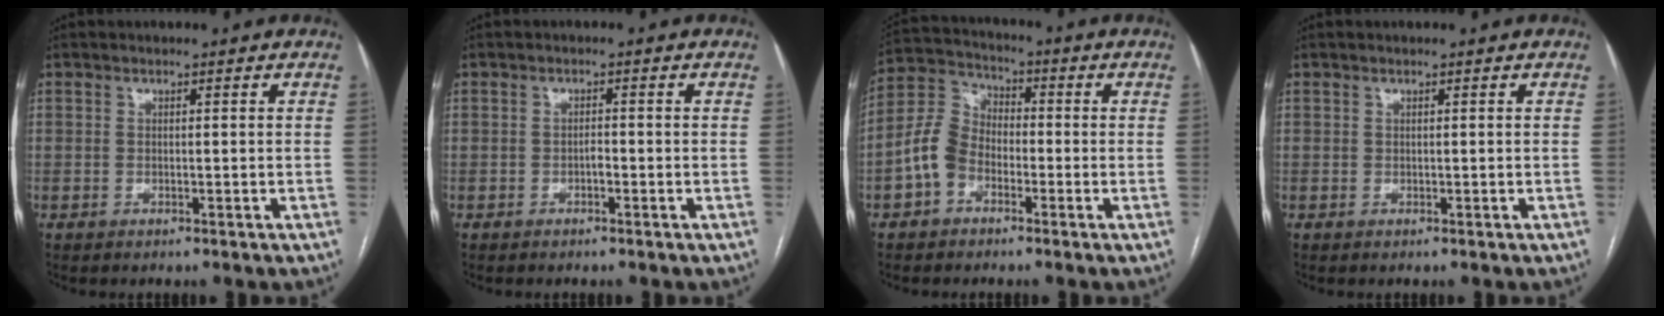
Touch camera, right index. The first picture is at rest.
{"total": 1.1, "force": [-0.6, 0.4, 0.8], "torque": [-0.014, 0.003, -0.011]}
{"total": 7.6, "force": [-3.0, 5.6, 4.3], "torque": [-0.108, 0.030, -0.066]}
{"total": 0.0}